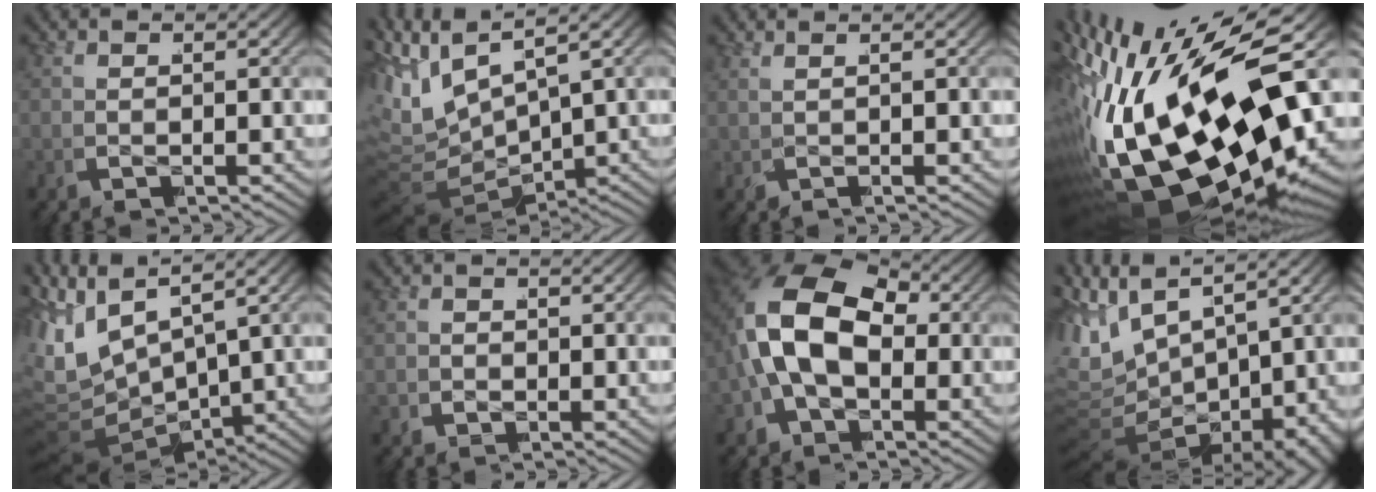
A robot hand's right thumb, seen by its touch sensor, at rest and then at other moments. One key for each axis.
{"total": 9.1, "fx": 0.7, "fy": 6.5, "fz": 6.4, "tx": -0.160, "ty": -0.025, "tz": 0.021}
{"total": 1.6, "fx": 0.8, "fy": -1.4, "fz": 0.1, "tx": 0.007, "ty": 0.017, "tz": 0.007}
{"total": 22.6, "fx": -4.5, "fy": 13.3, "fz": 17.7, "tx": -0.351, "ty": -0.032, "tz": -0.055}
{"total": 13.0, "fx": 0.9, "fy": 9.3, "fz": 9.1, "tx": -0.199, "ty": -0.016, "tz": 0.016}
{"total": 0.6, "fx": -0.4, "fy": 0.4, "fz": -0.2, "tx": 0.015, "ty": 0.005, "tz": -0.013}
{"total": 13.8, "fx": 1.0, "fy": 9.2, "fz": 10.2, "tx": -0.215, "ty": -0.004, "tz": 0.006}
{"total": 12.2, "fx": -0.1, "fy": 8.1, "fz": 9.2, "tx": -0.193, "ty": -0.022, "tz": 0.006}